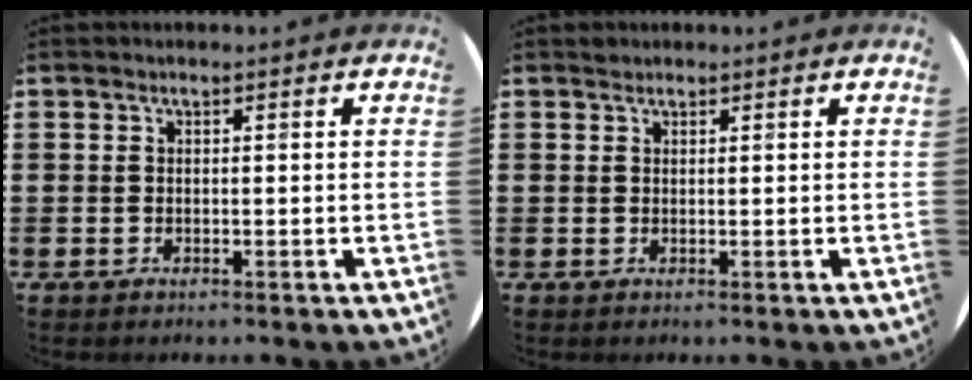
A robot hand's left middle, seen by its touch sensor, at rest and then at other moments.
{"total": 0.6, "force": [0.5, 0.2, -0.1], "torque": [0.010, 0.000, 0.008]}